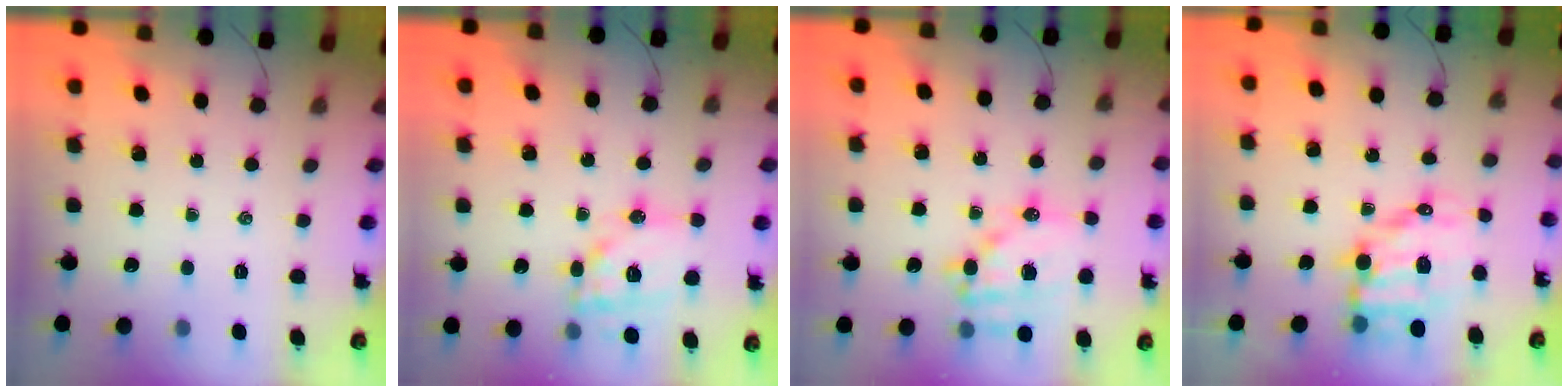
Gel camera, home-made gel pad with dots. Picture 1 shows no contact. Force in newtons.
{"total": 15.7, "press": 15.5, "slide": 2.1}
{"total": 16.5, "press": 16.1, "slide": 3.5}
{"total": 10.8, "press": 10.4, "slide": 2.7}